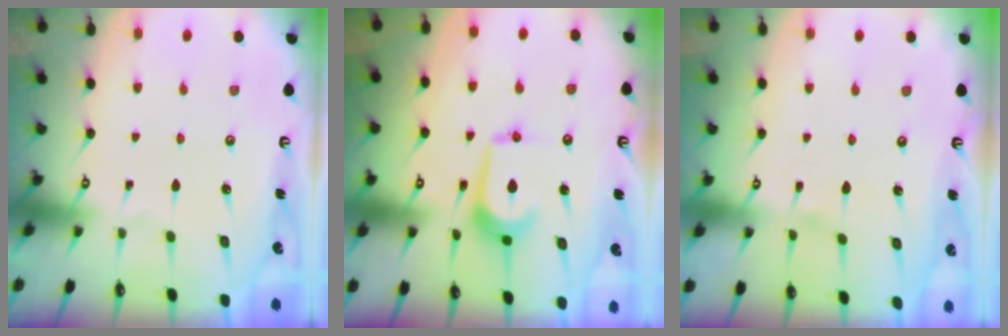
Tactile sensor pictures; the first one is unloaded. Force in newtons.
{"total": 9.3, "press": 9.2, "slide": 0.7}
{"total": 4.3, "press": 4.3, "slide": 0.5}